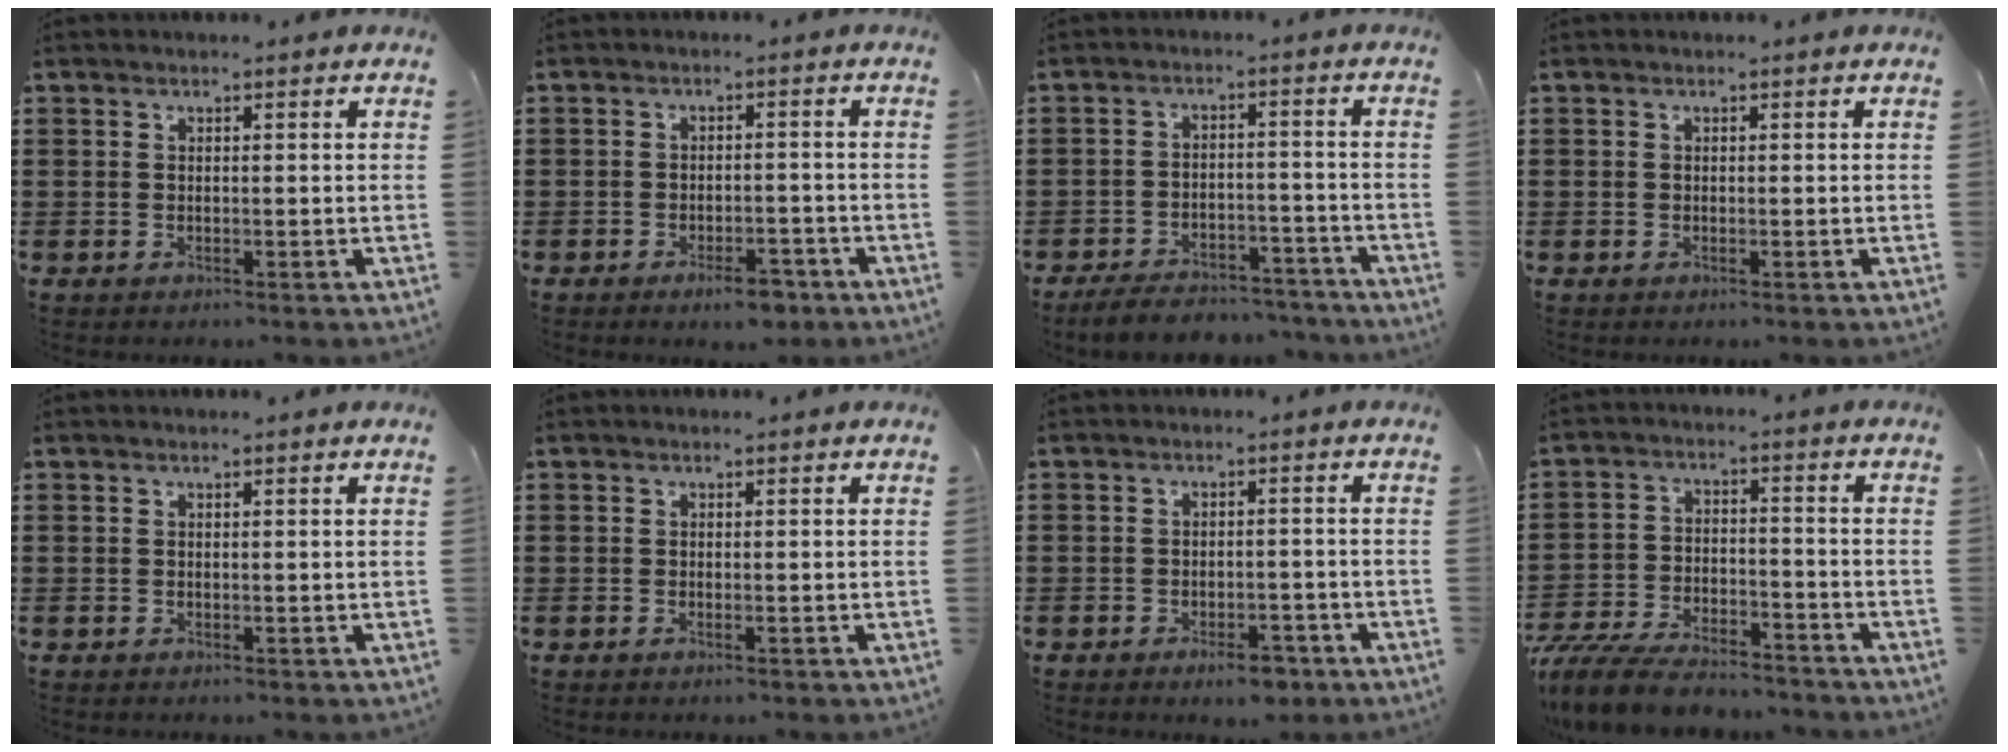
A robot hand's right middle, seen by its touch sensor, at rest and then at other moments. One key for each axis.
{"total": 3.5, "fx": -3.0, "fy": 1.4, "fz": 1.3, "tx": -0.020, "ty": 0.010, "tz": -0.057}
{"total": 5.7, "fx": -5.4, "fy": 1.0, "fz": 1.4, "tx": -0.024, "ty": 0.008, "tz": -0.106}
{"total": 0.0}
{"total": 0.0}
{"total": 0.0}
{"total": 3.4, "fx": -2.8, "fy": 1.5, "fz": 1.2, "tx": -0.019, "ty": 0.008, "tz": -0.054}
{"total": 8.2, "fx": -7.7, "fy": 1.4, "fz": 2.6, "tx": -0.057, "ty": 0.011, "tz": -0.148}